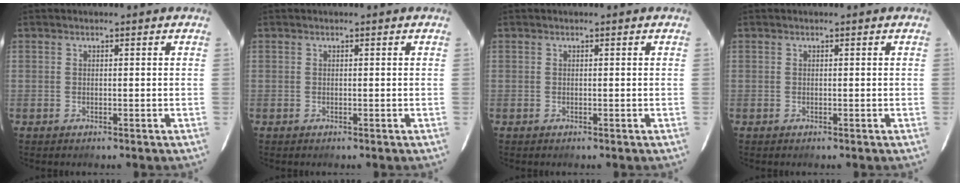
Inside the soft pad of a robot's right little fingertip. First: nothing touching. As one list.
[{"total": 0.0}, {"total": 0.0}, {"total": 0.0}]